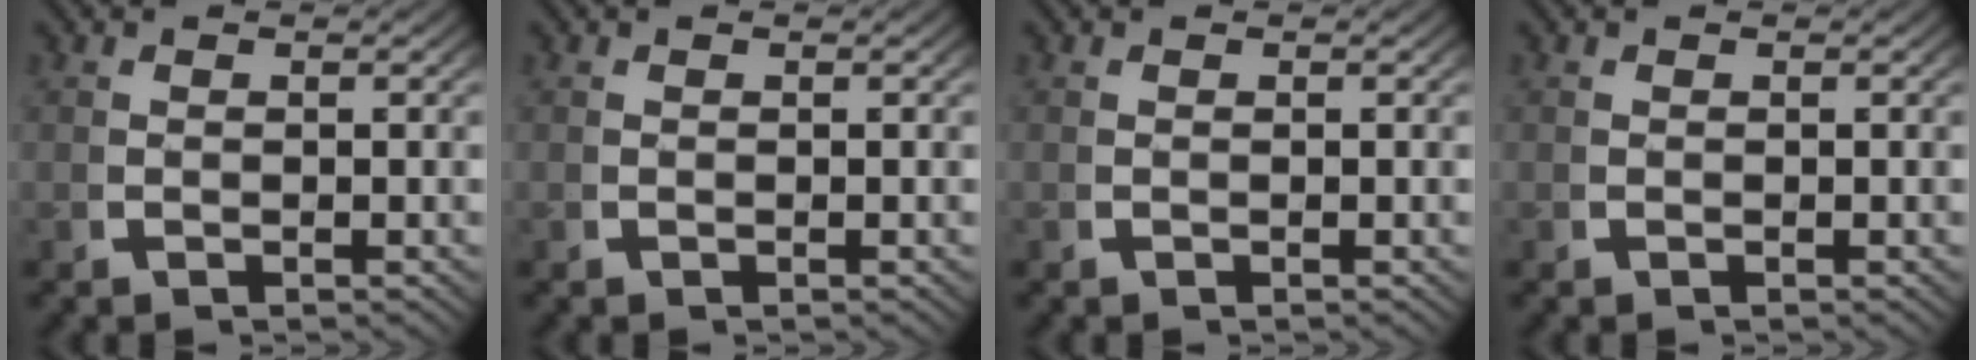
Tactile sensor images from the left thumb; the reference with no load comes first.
{"total": 0.0}
{"total": 0.0}
{"total": 0.0}